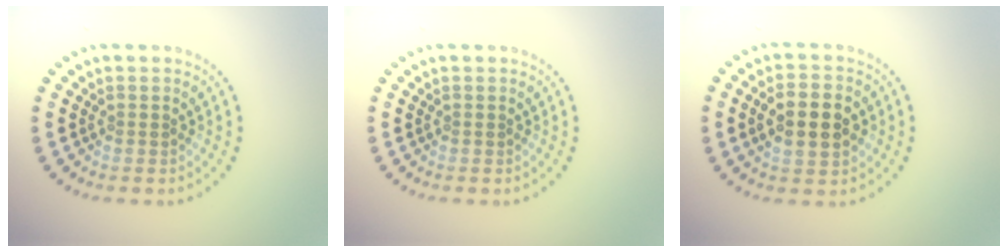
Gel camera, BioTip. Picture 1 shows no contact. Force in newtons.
{"total": 0.0}
{"total": 4.1, "press": 4.0, "slide": 0.4}